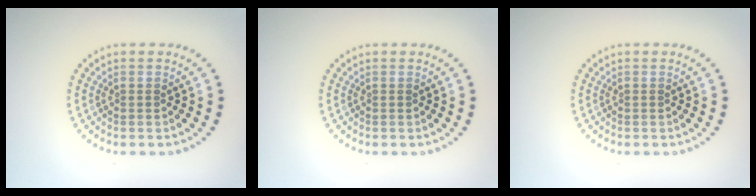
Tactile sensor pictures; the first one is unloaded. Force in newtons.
{"total": 0.0}
{"total": 0.0}